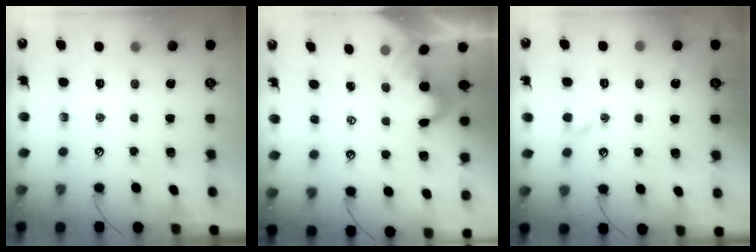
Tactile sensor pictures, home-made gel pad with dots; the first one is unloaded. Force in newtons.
{"total": 2.1, "press": 2.1, "slide": 0.4}
{"total": 3.0, "press": 2.9, "slide": 0.7}